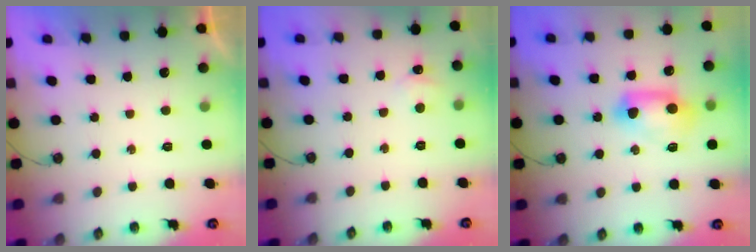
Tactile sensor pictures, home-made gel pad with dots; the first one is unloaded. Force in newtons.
{"total": 2.8, "press": 2.8, "slide": 0.3}
{"total": 17.6, "press": 12.2, "slide": 12.7}